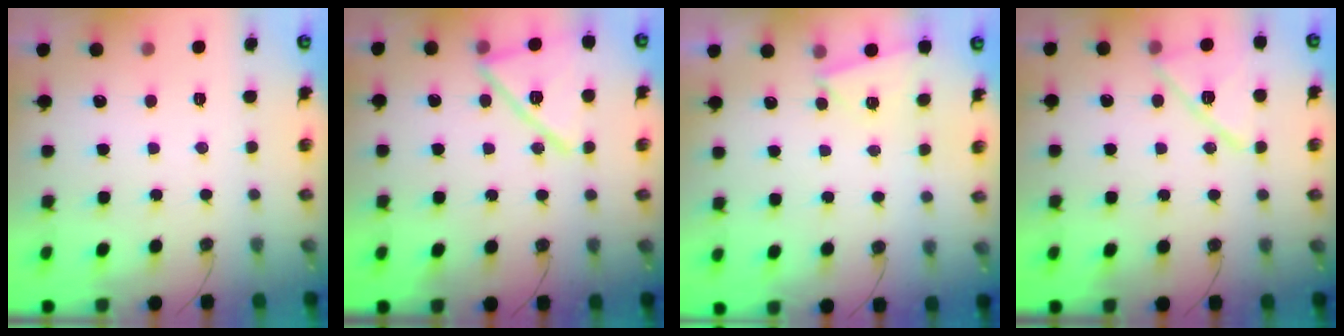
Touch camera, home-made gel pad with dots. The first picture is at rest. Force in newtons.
{"total": 16.5, "press": 16.5, "slide": 1.2}
{"total": 2.8, "press": 1.7, "slide": 2.2}
{"total": 12.7, "press": 12.7, "slide": 0.7}